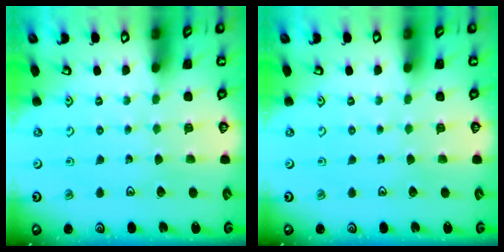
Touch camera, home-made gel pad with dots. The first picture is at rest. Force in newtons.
{"total": 0.0}